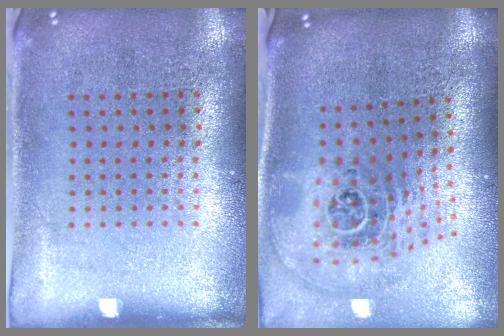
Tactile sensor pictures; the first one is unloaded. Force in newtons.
{"total": 2.8, "press": 1.8, "slide": 2.1}